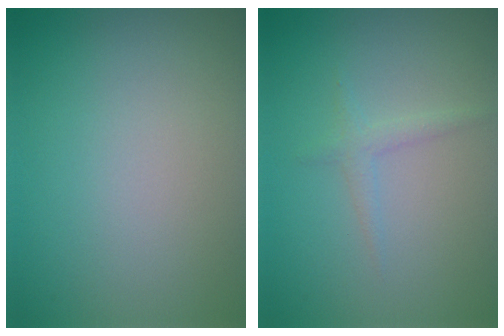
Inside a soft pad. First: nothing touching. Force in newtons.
{"total": 1.1, "press": 1.1, "slide": 0.1}